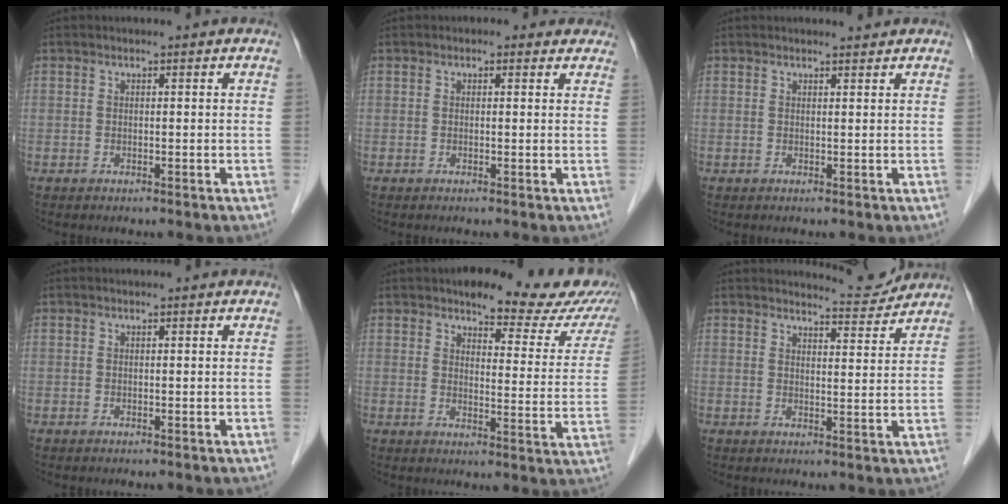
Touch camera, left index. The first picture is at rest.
{"total": 1.7, "force": [1.2, 1.1, 0.5], "torque": [0.001, 0.006, 0.003]}
{"total": 1.3, "force": [1.3, 0.0, 0.1], "torque": [-0.008, -0.001, 0.020]}
{"total": 0.0}
{"total": 16.1, "force": [13.9, 5.3, 6.4], "torque": [-0.034, -0.015, 0.134]}
{"total": 4.4, "force": [4.4, -0.2, -0.5], "torque": [-0.006, -0.018, 0.058]}